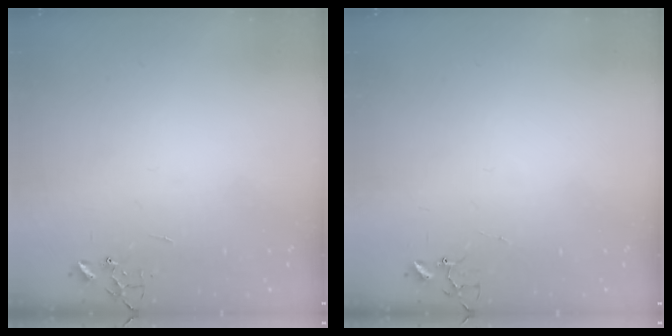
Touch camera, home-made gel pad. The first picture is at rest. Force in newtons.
{"total": 3.7, "press": 3.7, "slide": 0.3}